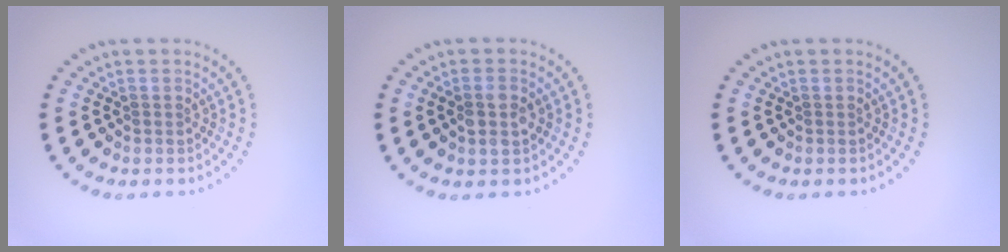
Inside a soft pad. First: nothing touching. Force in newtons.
{"total": 2.2, "press": 2.2, "slide": 0.5}
{"total": 0.0}